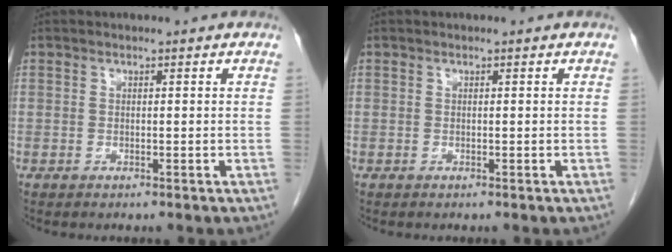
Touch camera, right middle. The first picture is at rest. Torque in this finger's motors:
{"motor_torque": [-0.01, -0.01, 0.00, 0.00]}